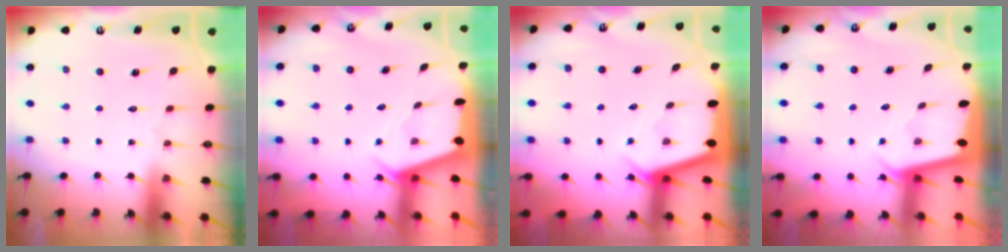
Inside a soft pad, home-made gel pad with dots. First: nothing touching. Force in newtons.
{"total": 2.5, "press": 2.5, "slide": 0.3}
{"total": 2.6, "press": 2.6, "slide": 0.3}
{"total": 1.9, "press": 1.9, "slide": 0.0}